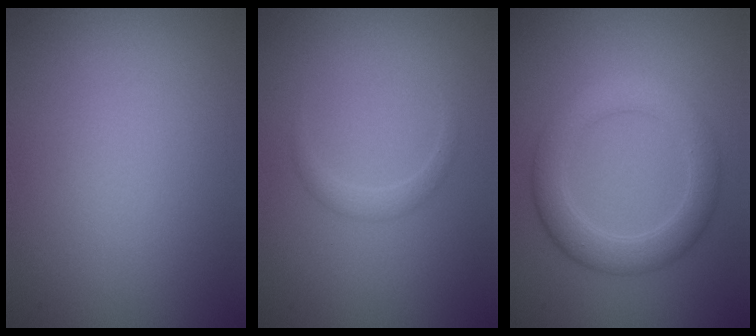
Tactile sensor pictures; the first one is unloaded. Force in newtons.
{"total": 1.1, "press": 1.1, "slide": 0.1}
{"total": 4.5, "press": 4.5, "slide": 0.0}